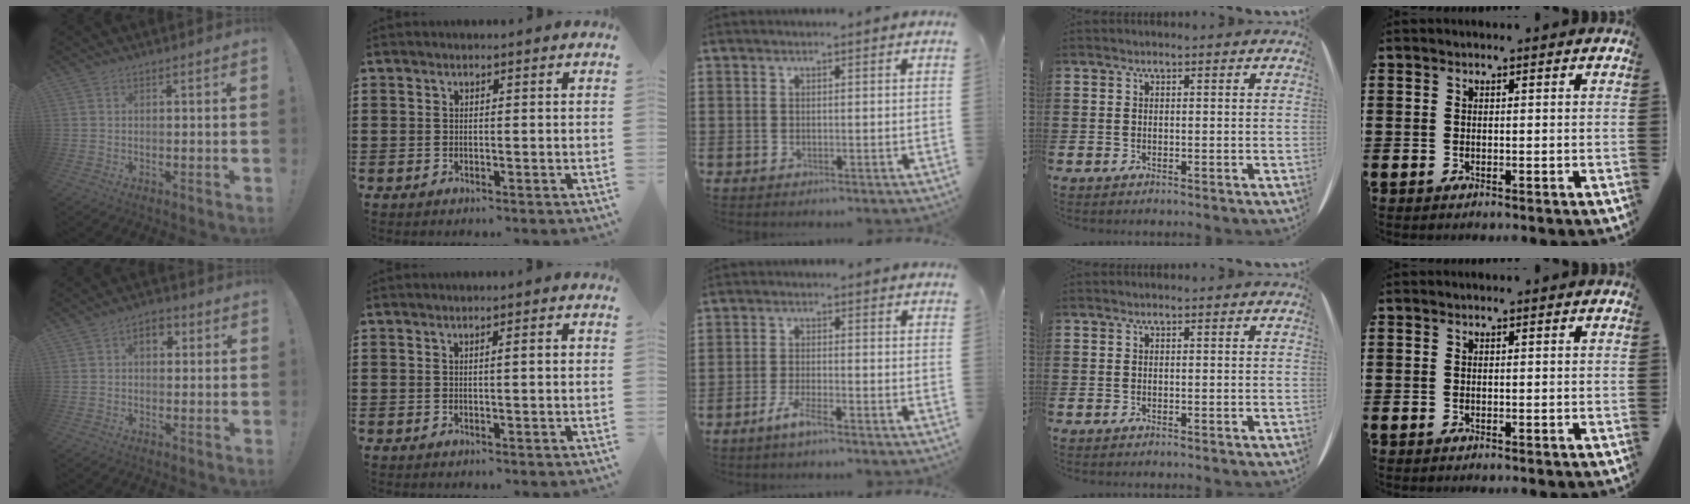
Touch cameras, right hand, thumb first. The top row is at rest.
{"thumb": {"total": 5.2, "force": [1.4, 3.4, 3.7], "torque": [-0.051, 0.006, 0.021]}, "index": {"total": 1.6, "force": [0.1, 0.1, 1.6], "torque": [-0.029, 0.001, 0.000]}, "middle": {"total": 3.6, "force": [-2.5, 0.2, 2.6], "torque": [-0.057, -0.003, -0.048]}}